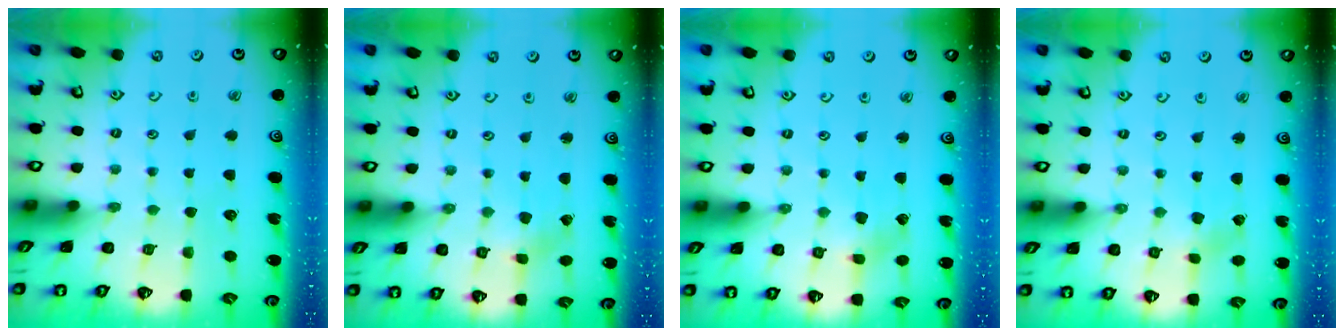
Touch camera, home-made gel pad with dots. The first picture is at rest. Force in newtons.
{"total": 0.9, "press": 0.9, "slide": 0.1}
{"total": 3.0, "press": 3.0, "slide": 0.1}
{"total": 0.9, "press": 0.9, "slide": 0.2}